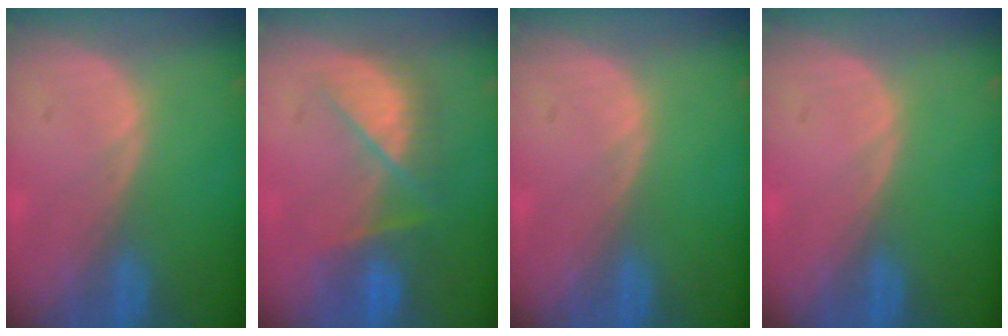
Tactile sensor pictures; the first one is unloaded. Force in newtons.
{"total": 7.3, "press": 7.1, "slide": 1.6}
{"total": 0.0}
{"total": 0.0}